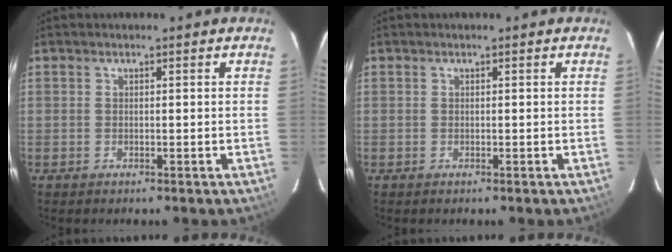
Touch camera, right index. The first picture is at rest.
{"total": 0.0}